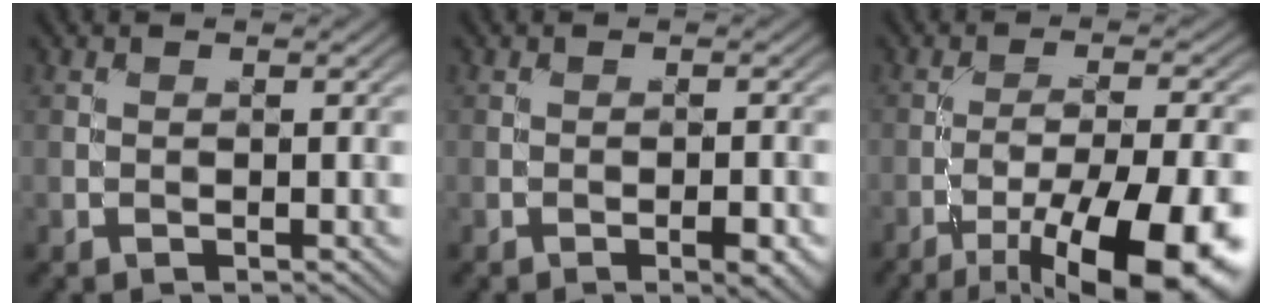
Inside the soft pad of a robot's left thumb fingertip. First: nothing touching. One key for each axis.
{"total": 2.9, "fx": -1.4, "fy": 0.8, "fz": 2.4, "tx": -0.036, "ty": 0.003, "tz": -0.020}
{"total": 15.6, "fx": -8.9, "fy": 4.3, "fz": 12.1, "tx": -0.187, "ty": -0.019, "tz": -0.130}